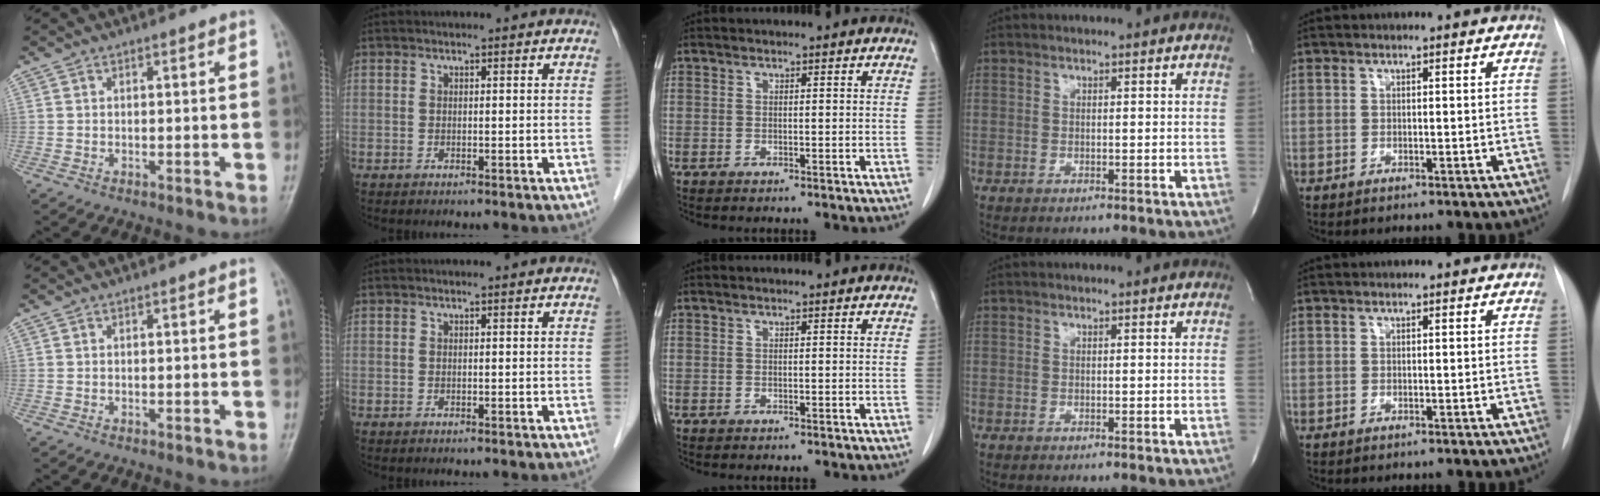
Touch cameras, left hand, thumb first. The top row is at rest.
{}